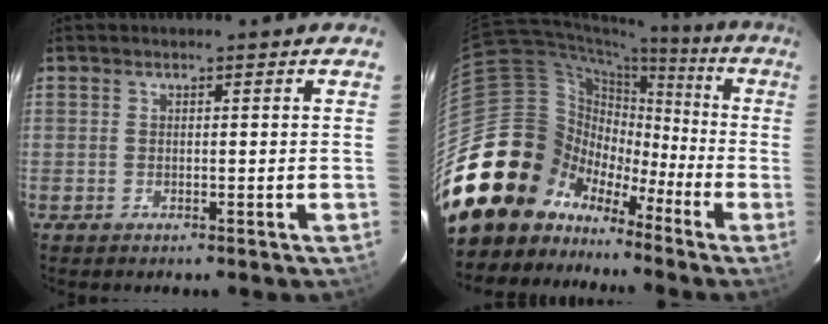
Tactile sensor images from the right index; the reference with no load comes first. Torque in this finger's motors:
{"motor_torque": [0.41, -0.59, 0.03, -0.15]}